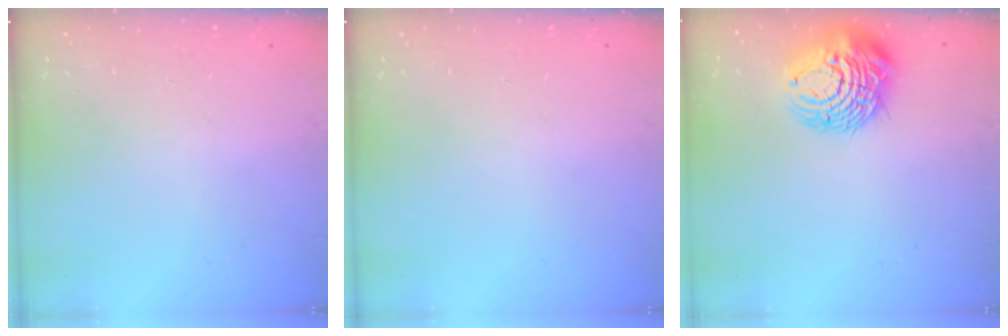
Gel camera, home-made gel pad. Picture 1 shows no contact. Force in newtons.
{"total": 0.0}
{"total": 13.3, "press": 13.2, "slide": 1.4}